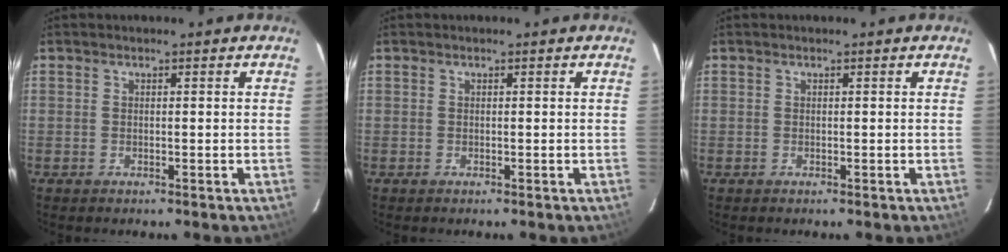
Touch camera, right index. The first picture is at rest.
{"total": 0.0}
{"total": 0.0}